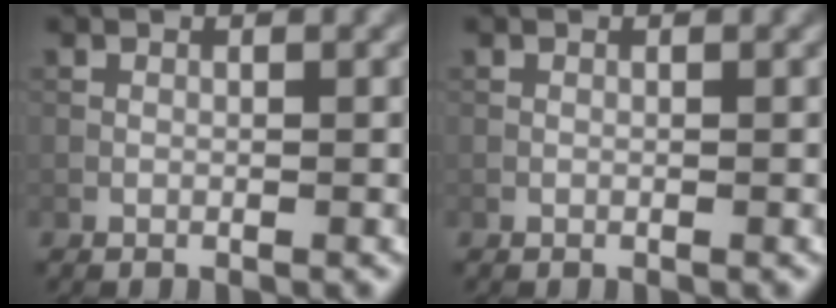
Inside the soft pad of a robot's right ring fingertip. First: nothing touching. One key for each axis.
{"total": 0.0}